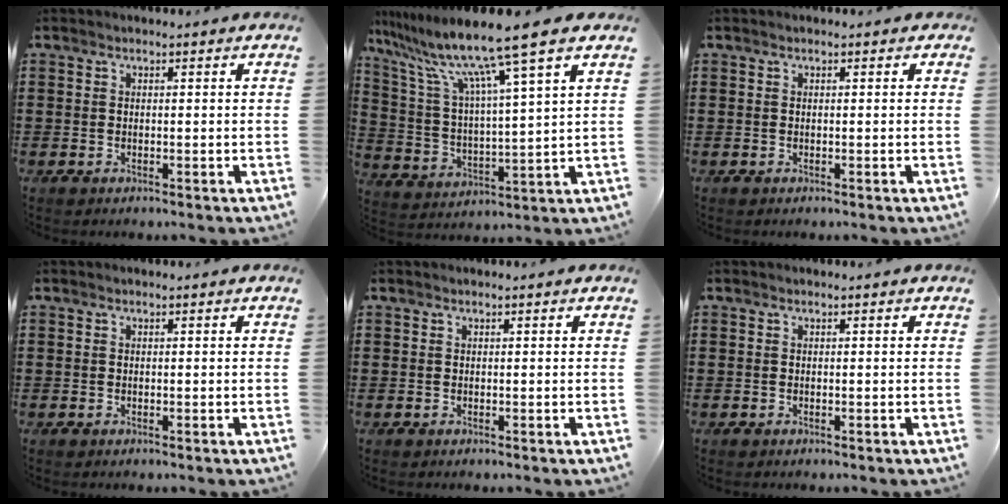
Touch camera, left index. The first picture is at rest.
{"total": 12.1, "force": [9.2, -0.2, 7.8], "torque": [-0.187, -0.050, 0.147]}
{"total": 0.0}
{"total": 0.0}
{"total": 0.0}
{"total": 0.0}